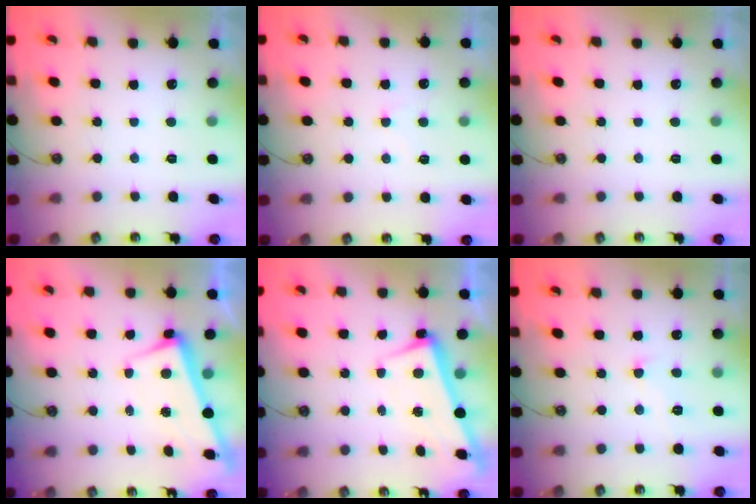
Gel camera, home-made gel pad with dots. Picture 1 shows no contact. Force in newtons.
{"total": 3.5, "press": 3.5, "slide": 0.4}
{"total": 0.0}
{"total": 2.5, "press": 2.4, "slide": 0.6}
{"total": 2.3, "press": 2.1, "slide": 0.9}
{"total": 1.2, "press": 1.1, "slide": 0.5}